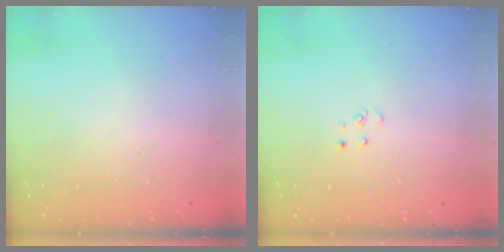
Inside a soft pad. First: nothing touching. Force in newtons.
{"total": 2.8, "press": 2.8, "slide": 0.3}